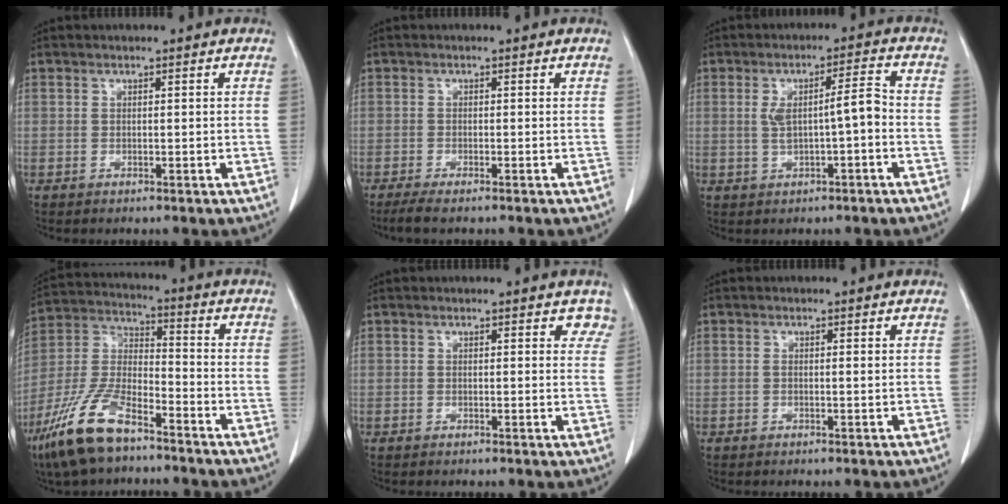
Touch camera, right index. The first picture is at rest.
{"total": 2.8, "force": [-2.2, 0.2, 1.7], "torque": [-0.029, -0.005, -0.038]}
{"total": 5.9, "force": [-0.5, 1.0, 5.8], "torque": [-0.104, 0.019, -0.002]}
{"total": 13.8, "force": [-9.3, 4.4, 9.1], "torque": [-0.203, -0.012, -0.183]}
{"total": 3.1, "force": [2.6, 1.5, 0.8], "torque": [0.016, -0.005, 0.006]}
{"total": 0.8, "force": [0.1, 0.1, 0.8], "torque": [-0.017, 0.002, 0.004]}